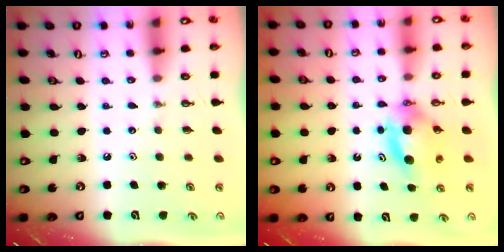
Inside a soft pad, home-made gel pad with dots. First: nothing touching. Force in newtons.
{"total": 5.8, "press": 5.5, "slide": 1.7}